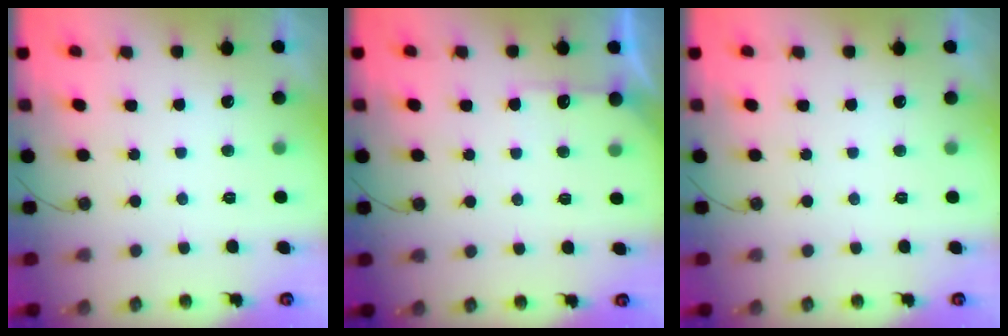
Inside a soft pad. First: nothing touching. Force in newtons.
{"total": 4.4, "press": 4.4, "slide": 0.6}
{"total": 0.0}